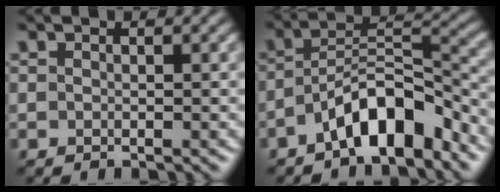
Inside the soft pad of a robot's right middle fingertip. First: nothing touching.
{"total": 7.1, "force": [-4.3, 2.5, 5.1], "torque": [-0.085, 0.017, -0.076]}